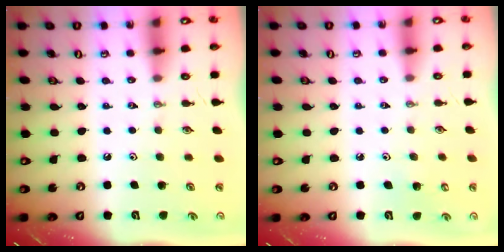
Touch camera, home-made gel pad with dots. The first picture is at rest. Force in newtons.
{"total": 4.8, "press": 4.7, "slide": 0.4}